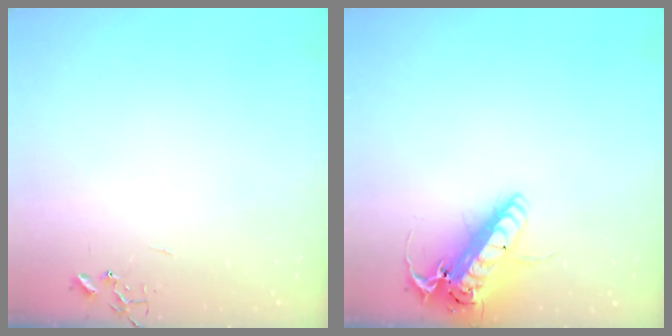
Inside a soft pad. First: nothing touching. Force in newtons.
{"total": 18.3, "press": 18.0, "slide": 3.3}